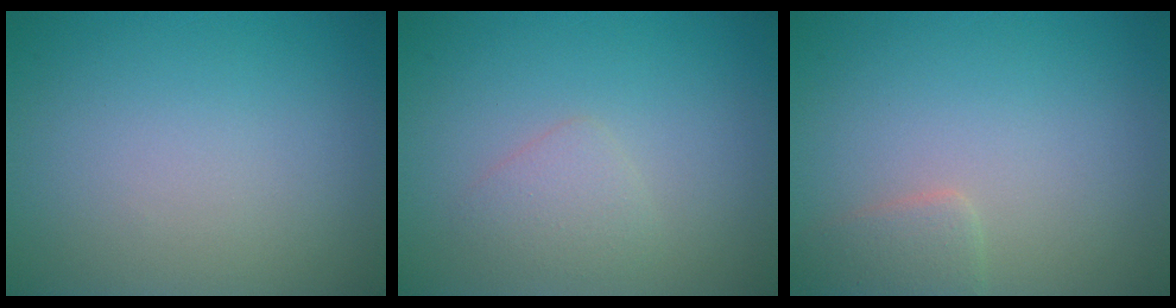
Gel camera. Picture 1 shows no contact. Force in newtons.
{"total": 1.6, "press": 1.6, "slide": 0.1}
{"total": 1.7, "press": 1.7, "slide": 0.1}